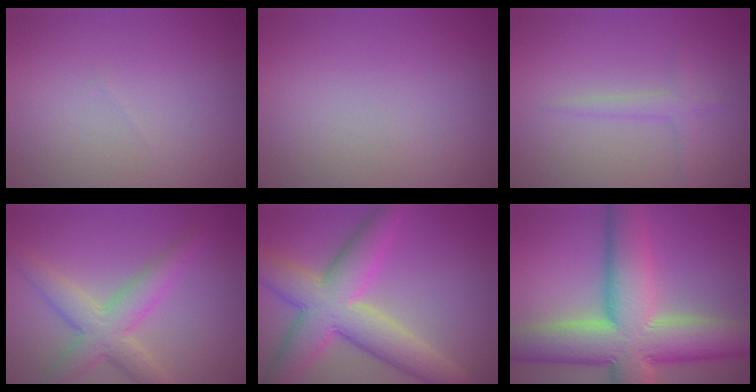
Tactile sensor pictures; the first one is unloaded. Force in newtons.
{"total": 0.0}
{"total": 1.4, "press": 1.4, "slide": 0.1}
{"total": 4.6, "press": 4.6, "slide": 0.1}
{"total": 8.6, "press": 8.6, "slide": 0.6}
{"total": 12.9, "press": 12.8, "slide": 0.7}